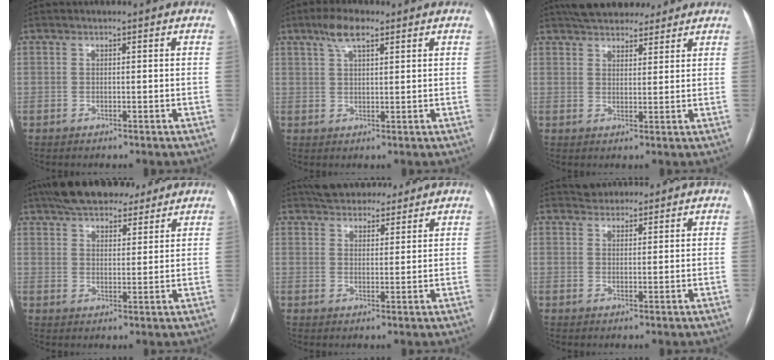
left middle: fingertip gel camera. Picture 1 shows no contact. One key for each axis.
{"total": 4.8, "fx": 3.1, "fy": 1.3, "fz": 3.4, "tx": -0.071, "ty": 0.014, "tz": 0.057}
{"total": 11.6, "fx": 10.1, "fy": 4.0, "fz": 4.2, "tx": -0.053, "ty": 0.027, "tz": 0.146}
{"total": 14.0, "fx": 11.4, "fy": 5.1, "fz": 6.4, "tx": -0.104, "ty": 0.036, "tz": 0.171}
{"total": 10.1, "fx": 8.9, "fy": 3.7, "fz": 3.0, "tx": -0.033, "ty": 0.020, "tz": 0.128}
{"total": 3.4, "fx": 3.1, "fy": 1.5, "fz": 0.3, "tx": -0.001, "ty": 0.021, "tz": 0.048}